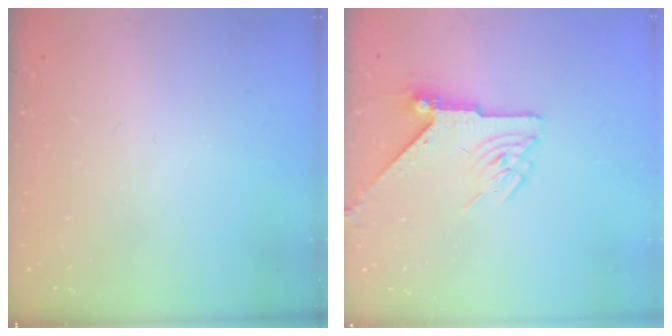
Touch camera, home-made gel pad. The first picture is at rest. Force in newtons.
{"total": 6.7, "press": 6.7, "slide": 0.1}